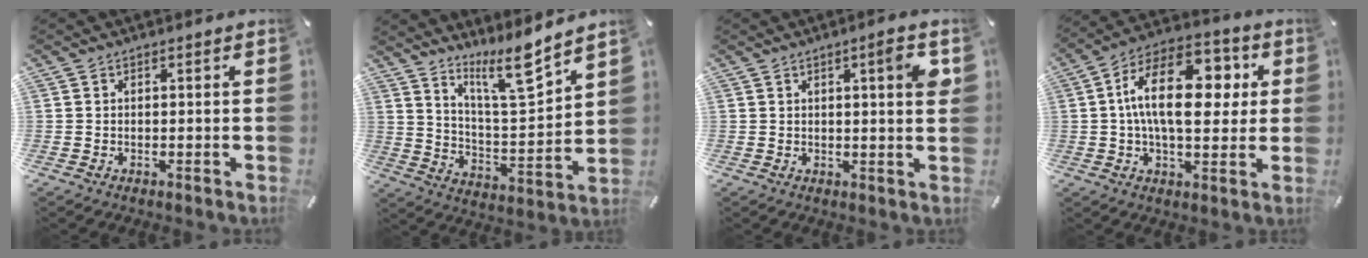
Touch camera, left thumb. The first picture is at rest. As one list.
[{"total": 13.0, "force": [10.2, 2.4, 7.6], "torque": [-0.130, -0.069, 0.172]}, {"total": 5.4, "force": [2.1, 0.6, 5.0], "torque": [-0.066, -0.011, 0.025]}, {"total": 18.9, "force": [3.3, 10.4, 15.5], "torque": [-0.271, -0.003, 0.052]}]